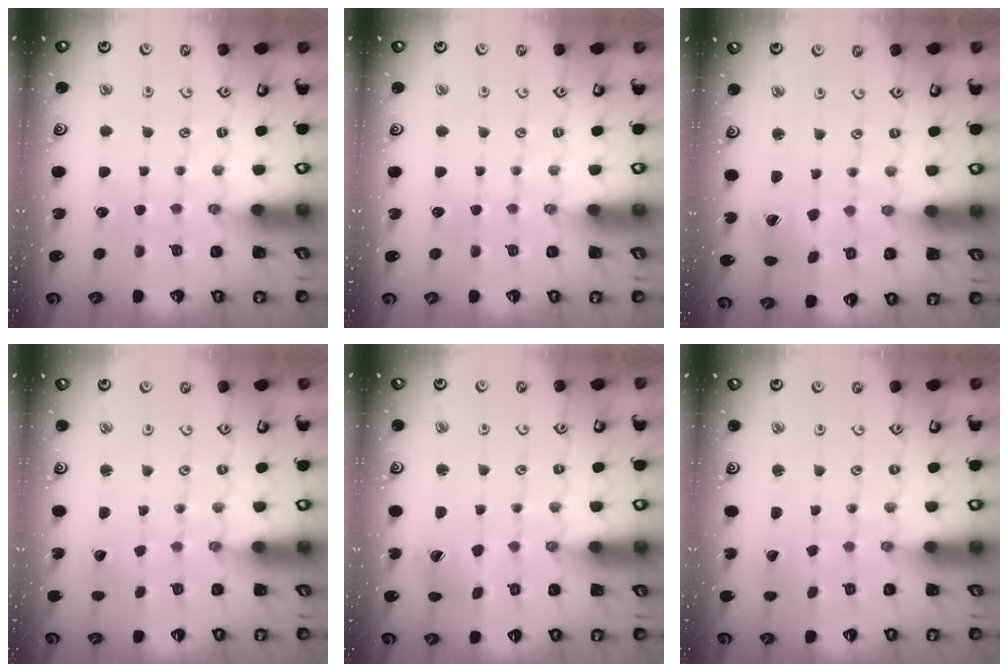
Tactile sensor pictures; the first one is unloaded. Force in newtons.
{"total": 0.0}
{"total": 2.8, "press": 2.8, "slide": 0.4}
{"total": 1.7, "press": 1.7, "slide": 0.1}
{"total": 5.1, "press": 5.1, "slide": 0.7}
{"total": 0.6, "press": 0.6, "slide": 0.1}